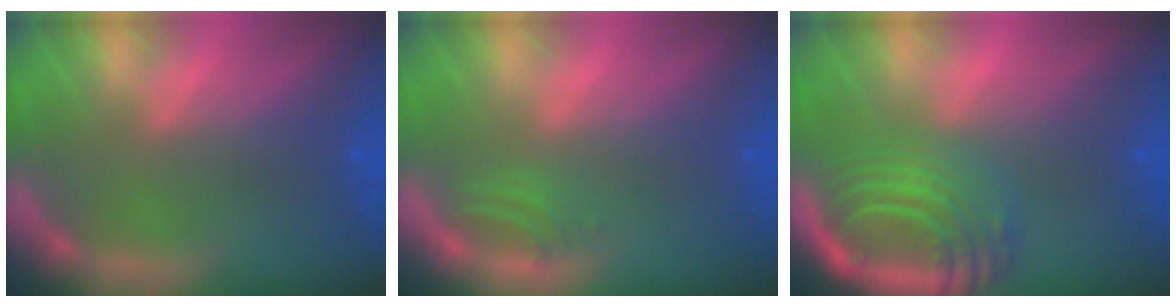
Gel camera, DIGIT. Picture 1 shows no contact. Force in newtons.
{"total": 1.5}
{"total": 10.1}